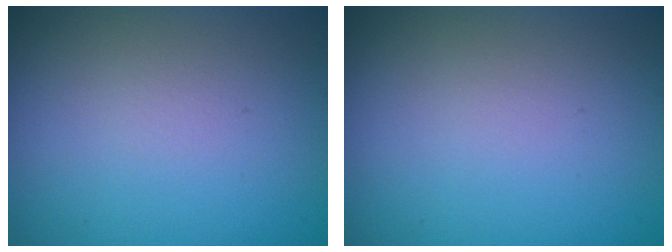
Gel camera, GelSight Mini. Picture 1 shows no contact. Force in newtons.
{"total": 0.0}